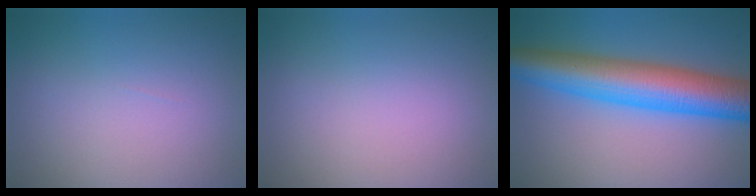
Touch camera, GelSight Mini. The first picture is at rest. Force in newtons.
{"total": 0.0}
{"total": 9.6, "press": 9.6, "slide": 0.2}